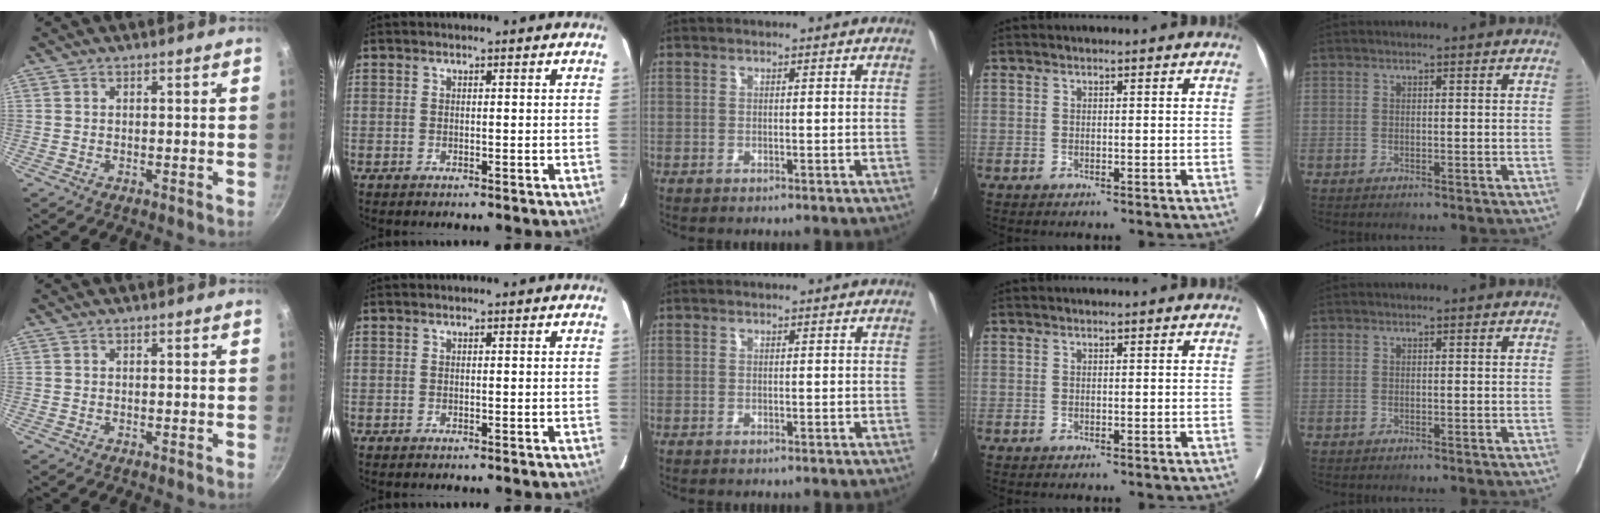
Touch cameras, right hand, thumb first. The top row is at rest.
{}